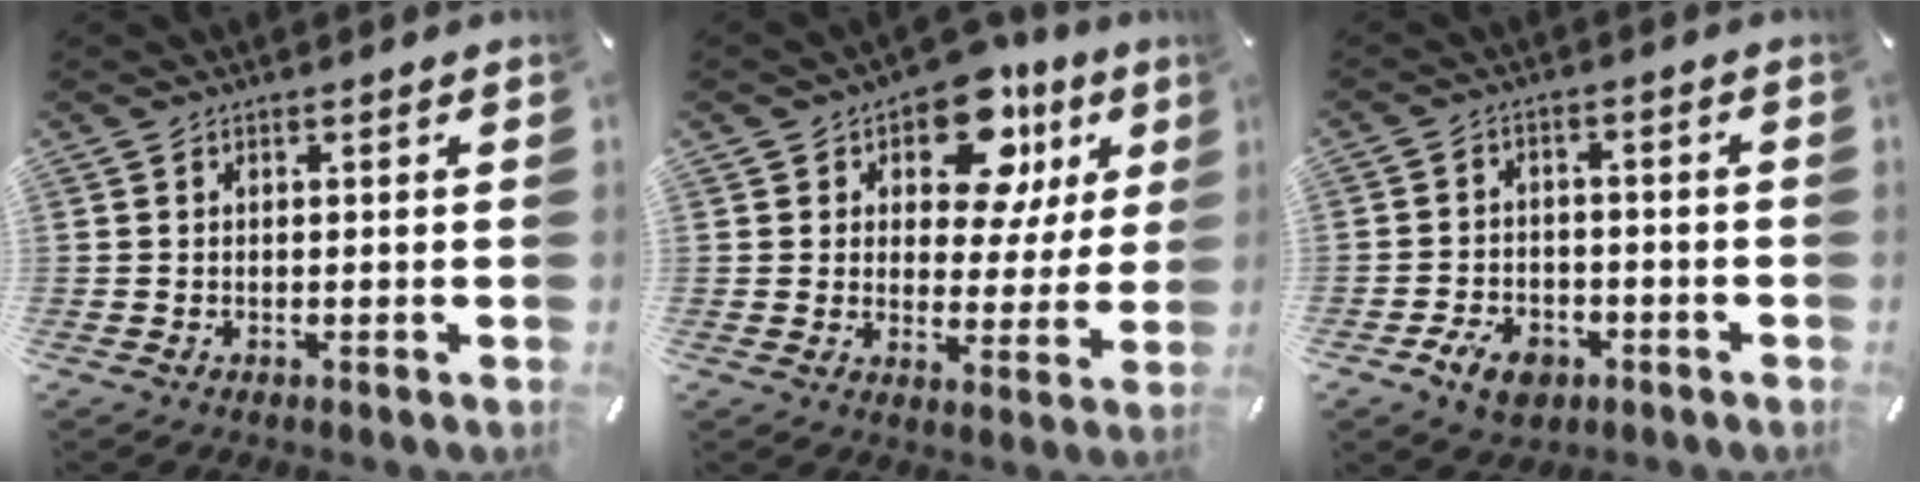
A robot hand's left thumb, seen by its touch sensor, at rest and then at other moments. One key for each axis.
{"total": 13.9, "fx": 7.6, "fy": 8.2, "fz": 8.2, "tx": -0.125, "ty": -0.034, "tz": 0.133}
{"total": 6.8, "fx": -3.5, "fy": 4.8, "fz": 3.3, "tx": -0.074, "ty": 0.017, "tz": -0.066}